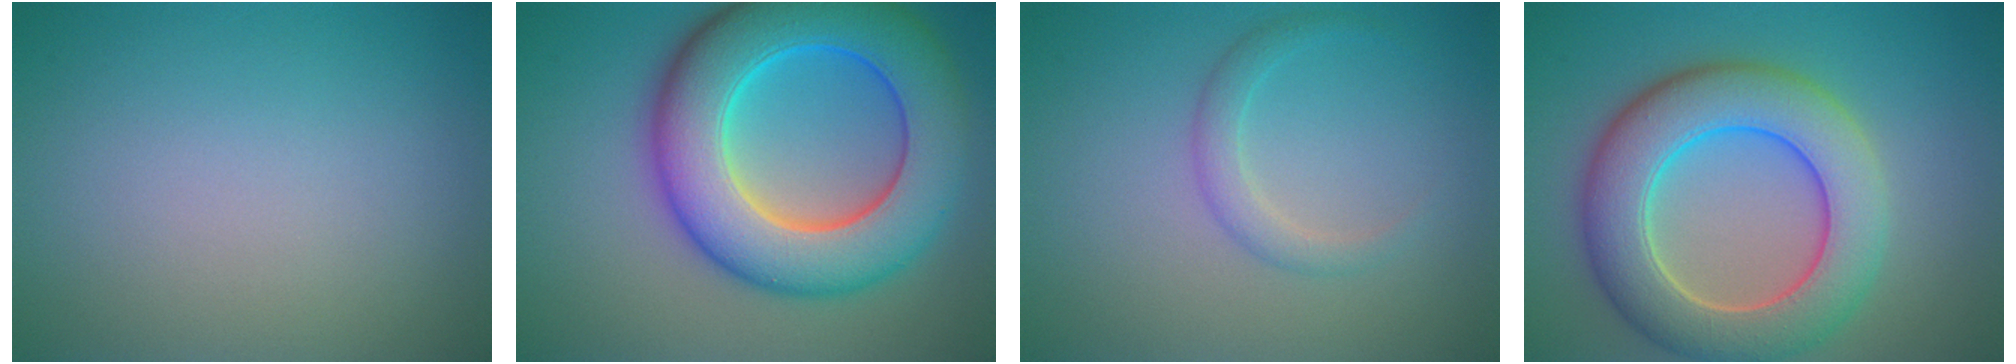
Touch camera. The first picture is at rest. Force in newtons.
{"total": 12.1, "press": 12.1, "slide": 0.3}
{"total": 1.8, "press": 1.8, "slide": 0.2}
{"total": 8.9, "press": 8.9, "slide": 0.3}